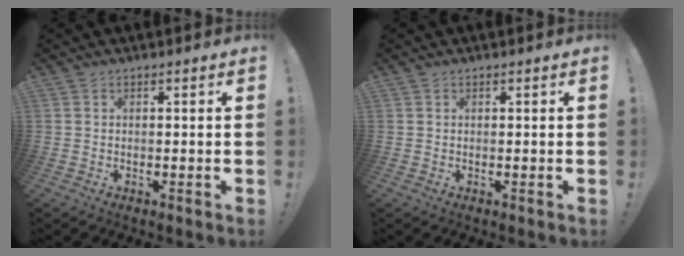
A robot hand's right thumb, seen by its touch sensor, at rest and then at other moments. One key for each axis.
{"total": 0.0}